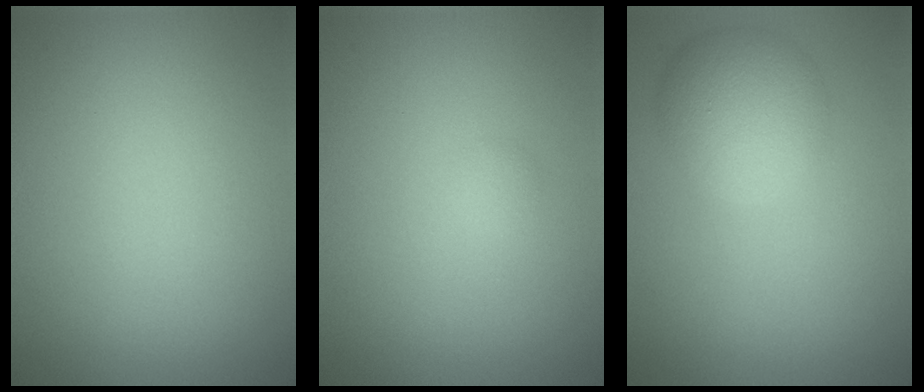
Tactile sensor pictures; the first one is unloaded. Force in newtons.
{"total": 0.6, "press": 0.6, "slide": 0.1}
{"total": 5.1, "press": 5.1, "slide": 0.1}